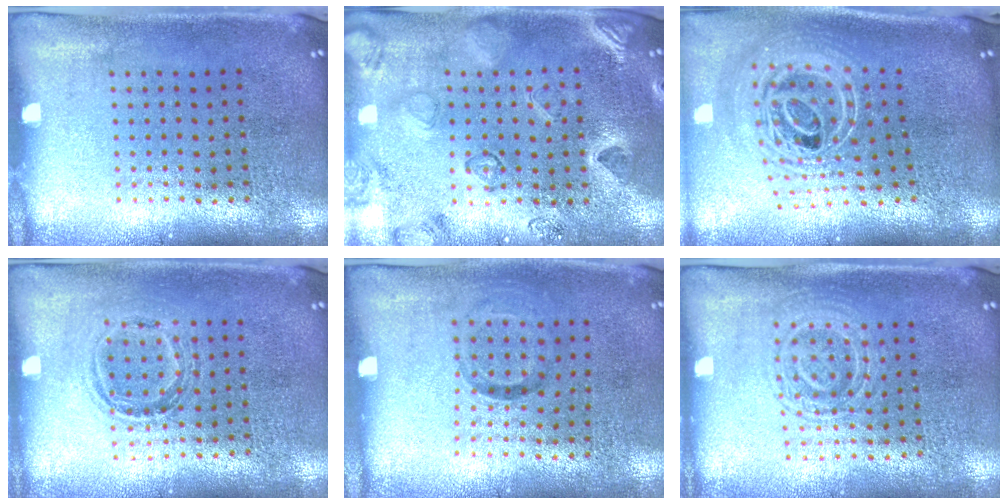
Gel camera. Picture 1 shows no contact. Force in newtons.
{"total": 2.3, "press": 2.0, "slide": 1.0}
{"total": 2.7, "press": 1.8, "slide": 2.0}
{"total": 1.1, "press": 0.9, "slide": 0.7}
{"total": 0.9, "press": 0.6, "slide": 0.8}
{"total": 1.4, "press": 1.3, "slide": 0.4}